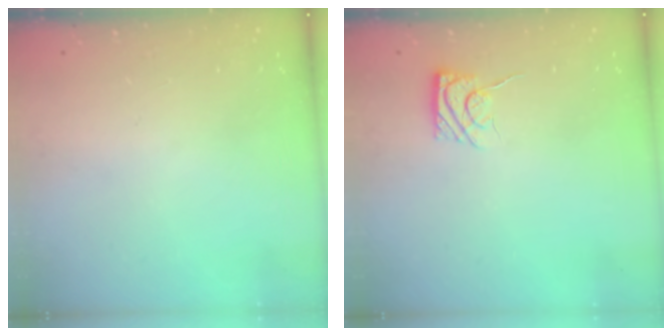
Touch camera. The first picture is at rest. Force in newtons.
{"total": 6.1, "press": 5.9, "slide": 1.6}